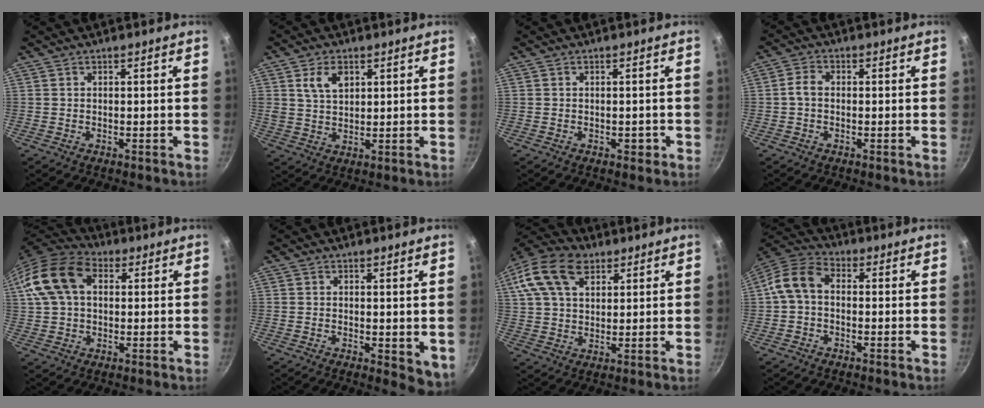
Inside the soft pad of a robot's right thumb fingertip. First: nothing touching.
{"total": 5.9, "force": [2.5, 3.9, 3.7], "torque": [-0.053, -0.009, 0.048]}
{"total": 1.5, "force": [-0.5, 1.1, 0.8], "torque": [0.000, 0.007, -0.006]}
{"total": 2.8, "force": [-0.3, 2.0, 1.9], "torque": [-0.038, 0.014, -0.012]}
{"total": 14.8, "force": [3.7, 10.1, 10.2], "torque": [-0.183, 0.025, 0.052]}
{"total": 4.8, "force": [0.2, 2.6, 4.0], "torque": [-0.045, -0.007, 0.005]}
{"total": 16.2, "force": [7.3, 10.3, 10.2], "torque": [-0.199, 0.015, 0.124]}
{"total": 7.7, "force": [-0.3, 5.5, 5.4], "torque": [-0.105, 0.031, -0.024]}